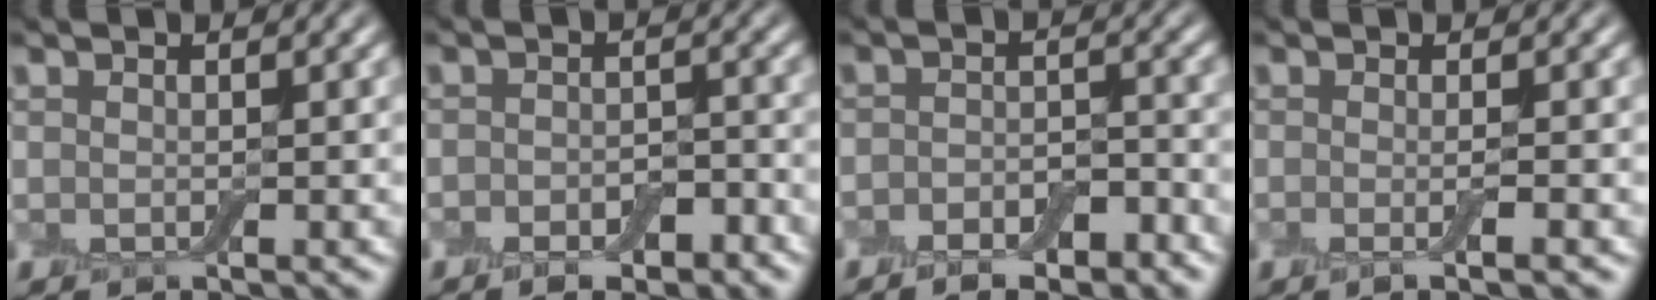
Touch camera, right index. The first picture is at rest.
{"total": 3.7, "force": [-2.0, 2.0, 2.4], "torque": [-0.021, 0.004, -0.031]}
{"total": 4.3, "force": [-2.7, 2.1, 2.6], "torque": [-0.017, 0.005, -0.046]}
{"total": 1.9, "force": [-0.4, 0.4, 1.9], "torque": [-0.024, -0.007, -0.010]}